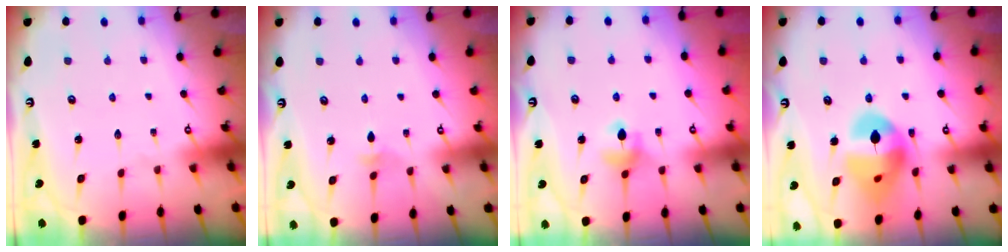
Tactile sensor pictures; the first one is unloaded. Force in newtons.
{"total": 2.9, "press": 2.8, "slide": 0.8}
{"total": 6.2, "press": 6.1, "slide": 0.8}
{"total": 16.3, "press": 16.2, "slide": 2.3}